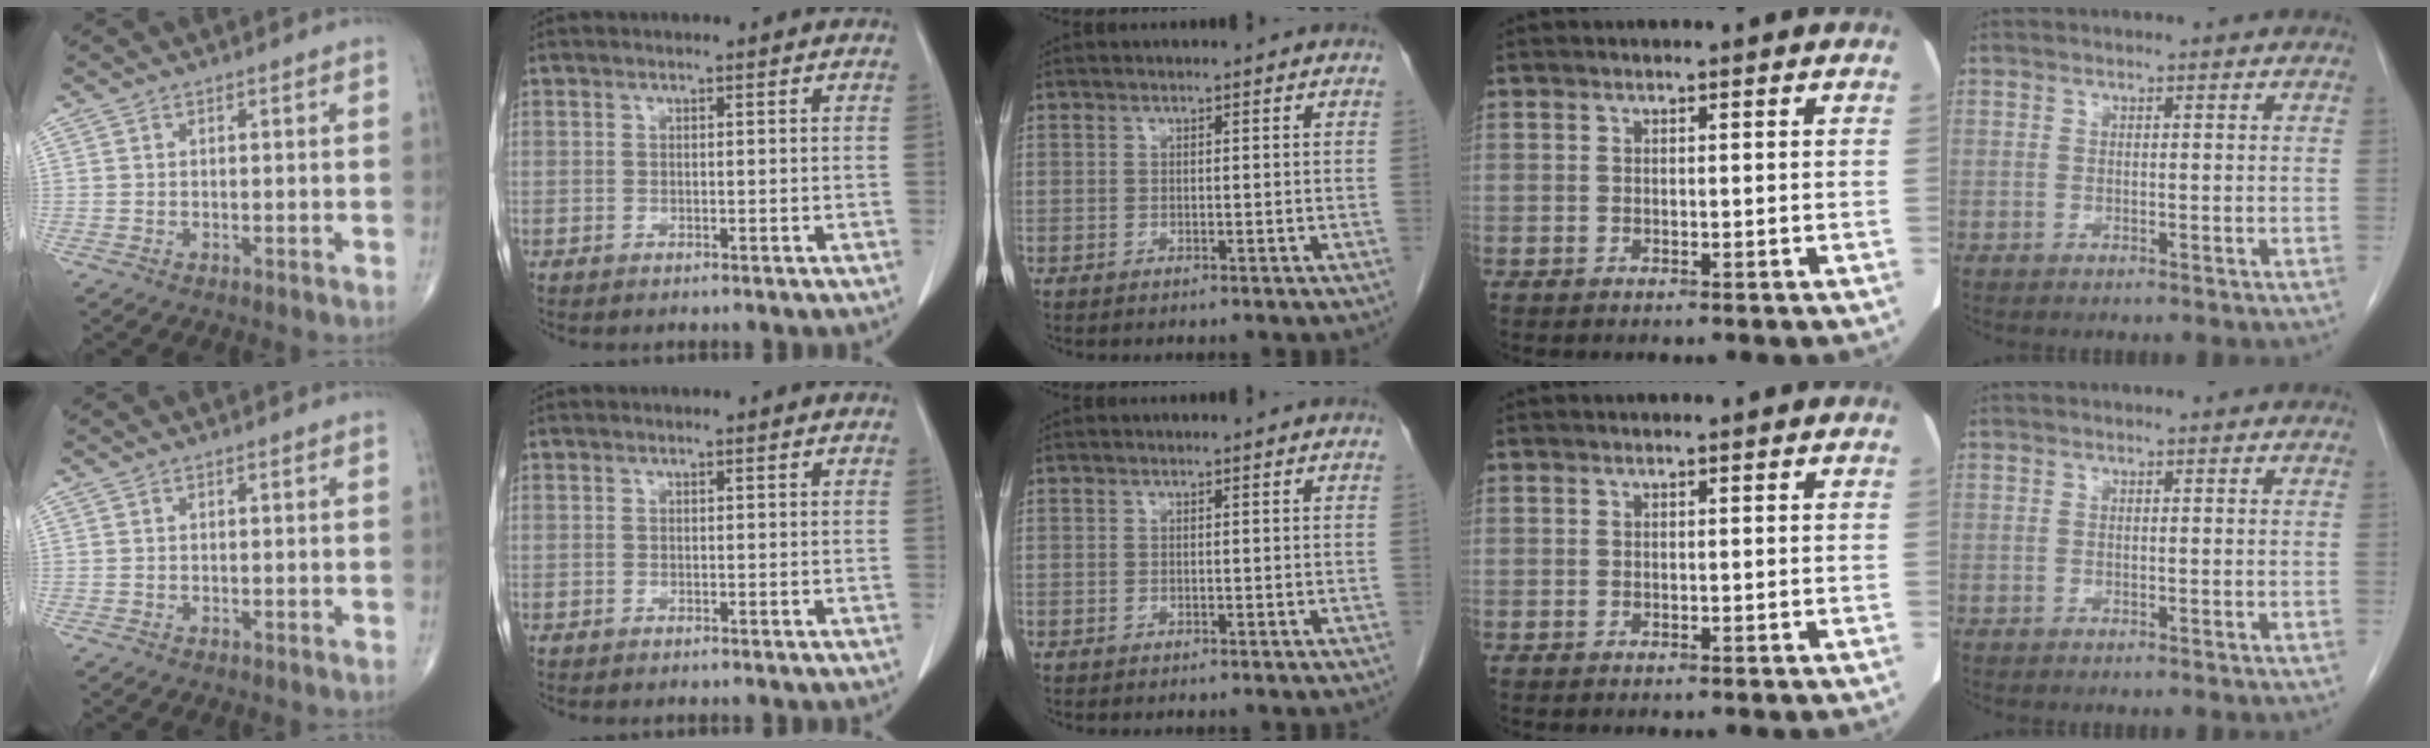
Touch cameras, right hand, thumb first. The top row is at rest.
{}